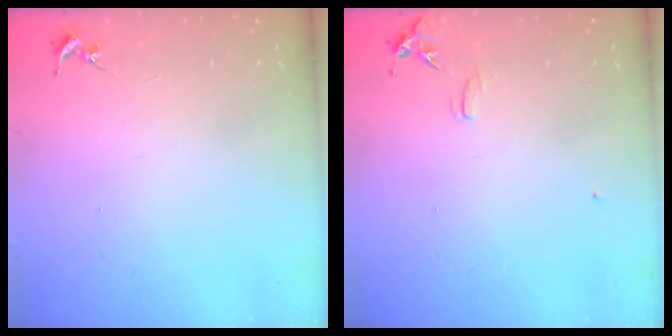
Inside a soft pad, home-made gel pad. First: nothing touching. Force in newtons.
{"total": 6.3, "press": 6.2, "slide": 0.7}